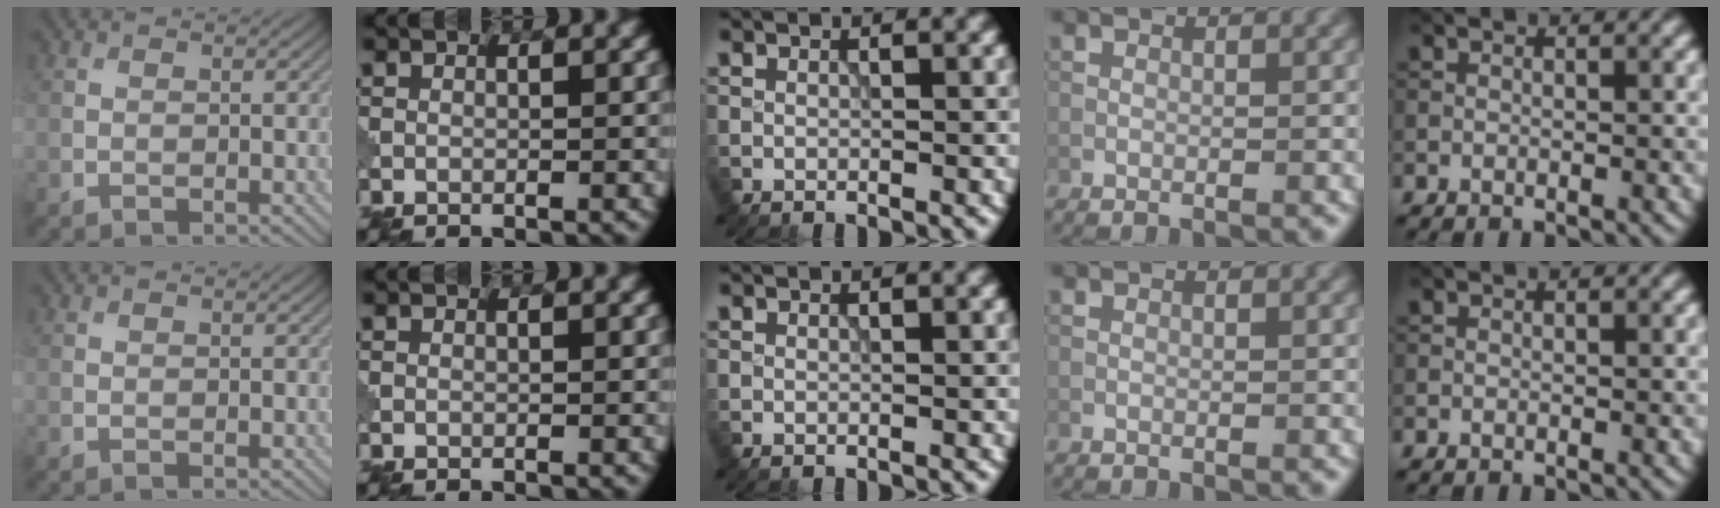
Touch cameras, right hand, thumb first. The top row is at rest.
{}